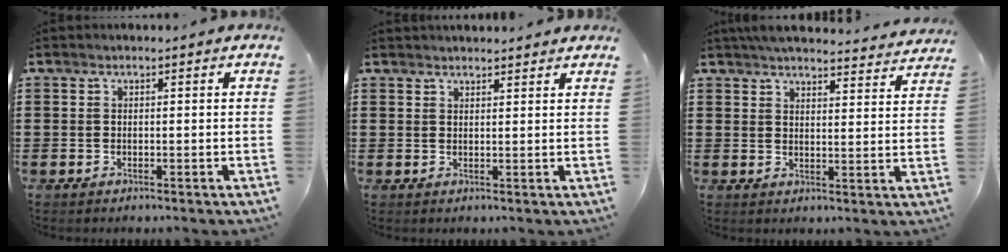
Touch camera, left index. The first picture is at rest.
{"total": 1.7, "force": [1.7, 0.2, 0.1], "torque": [-0.006, 0.002, 0.033]}
{"total": 5.0, "force": [4.8, 0.2, 1.0], "torque": [-0.029, -0.025, 0.086]}